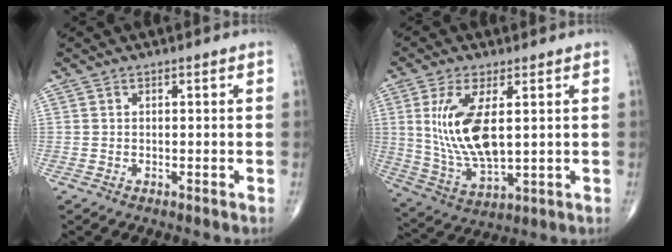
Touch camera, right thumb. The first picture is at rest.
{"total": 13.6, "force": [2.5, 5.8, 12.1], "torque": [-0.248, -0.020, 0.063]}